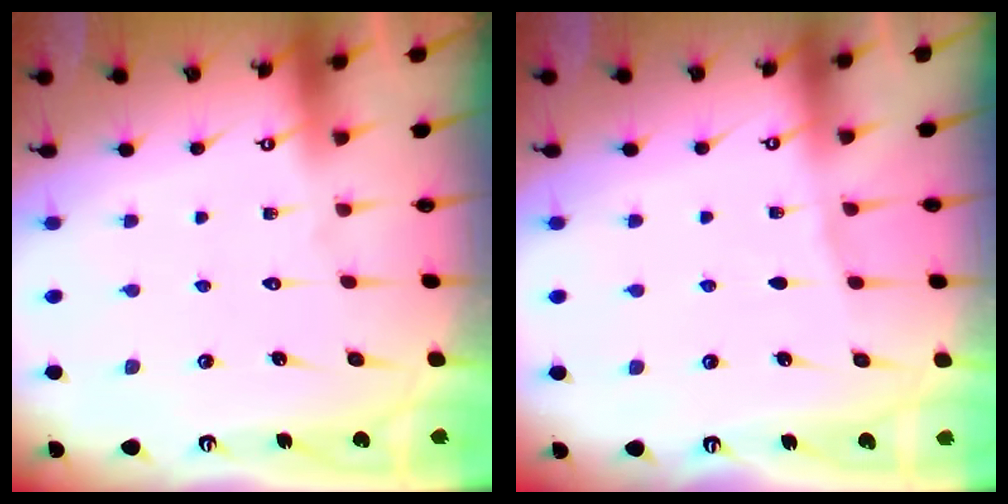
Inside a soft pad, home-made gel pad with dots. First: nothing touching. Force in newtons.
{"total": 2.2, "press": 2.2, "slide": 0.4}